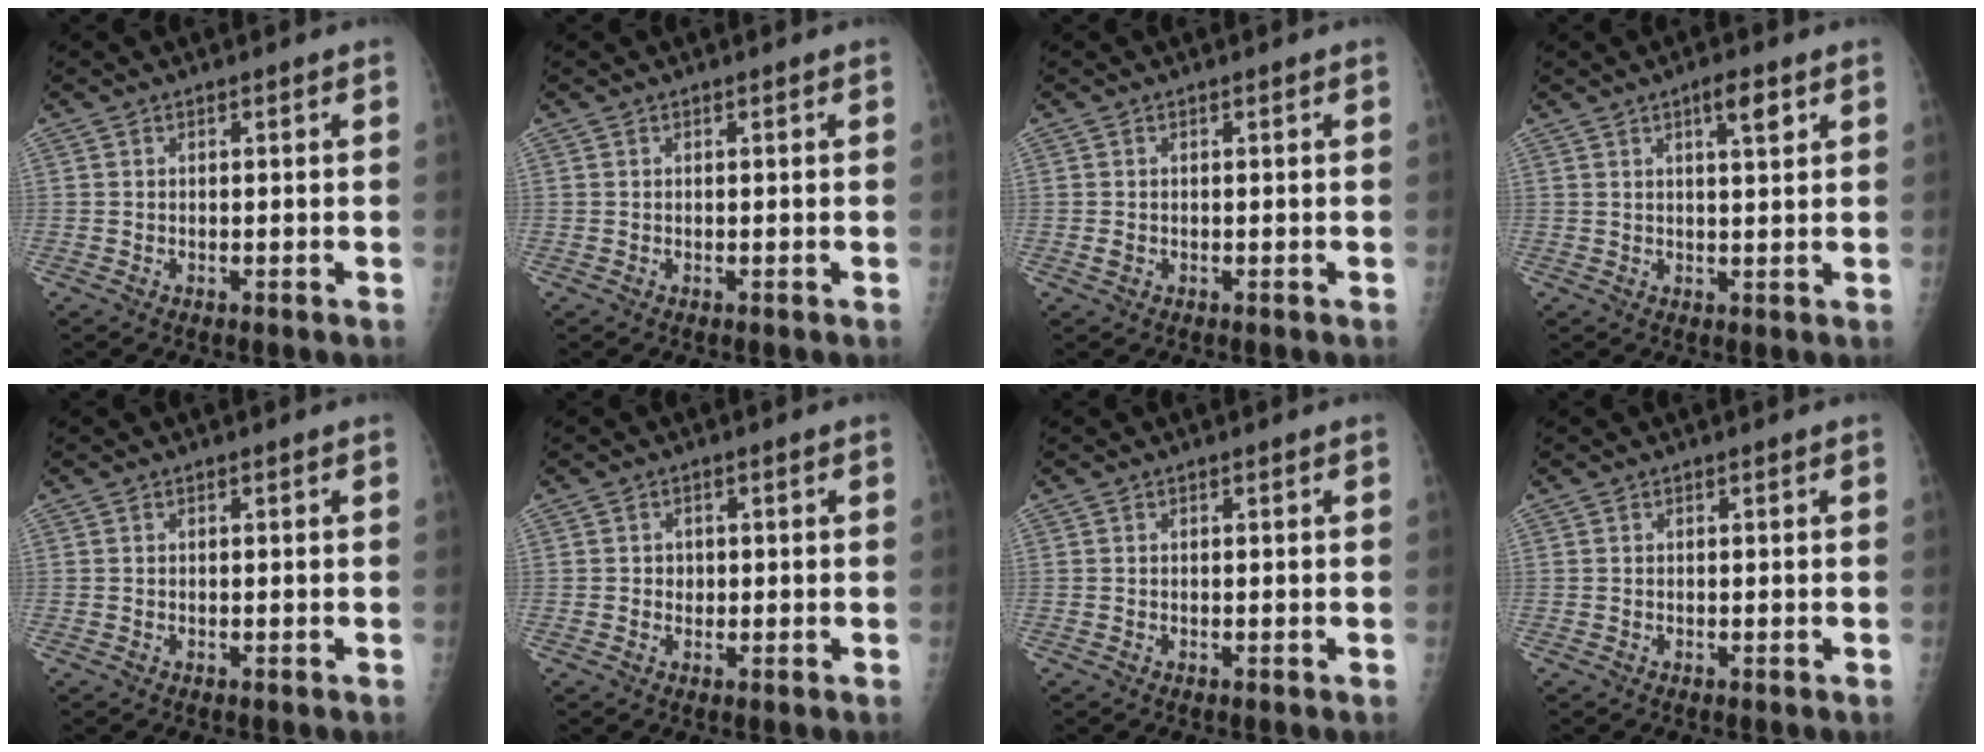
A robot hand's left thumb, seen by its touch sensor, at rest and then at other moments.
{"total": 0.0}
{"total": 1.0, "force": [-0.3, 0.8, 0.6], "torque": [-0.012, 0.001, -0.006]}
{"total": 4.2, "force": [2.1, 1.0, 3.5], "torque": [-0.053, -0.007, 0.033]}
{"total": 0.0}
{"total": 1.7, "force": [-0.1, 1.6, 0.6], "torque": [0.006, 0.004, -0.004]}
{"total": 0.0}
{"total": 0.0}